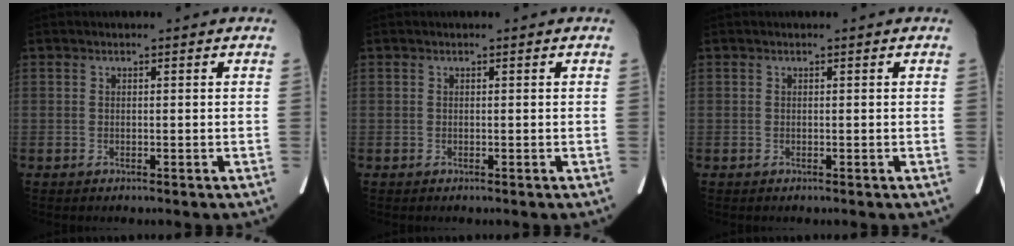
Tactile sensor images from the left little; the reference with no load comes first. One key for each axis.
{"total": 0.0}
{"total": 0.0}